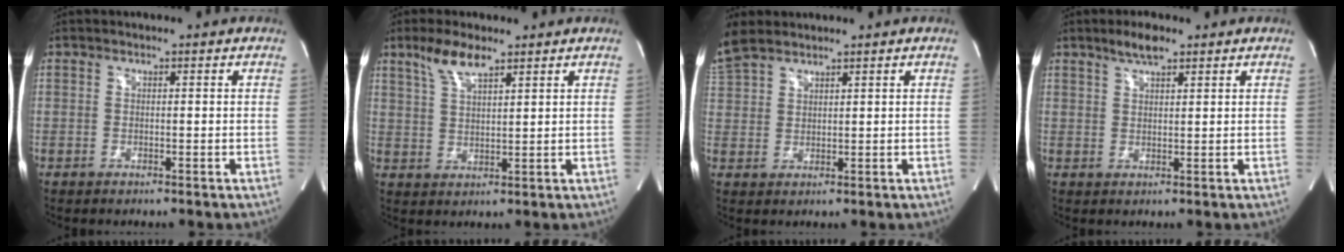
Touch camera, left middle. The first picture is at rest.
{"total": 5.7, "force": [4.0, 1.3, 3.8], "torque": [-0.083, 0.007, 0.081]}
{"total": 6.6, "force": [5.7, 2.2, 2.5], "torque": [-0.073, 0.020, 0.127]}
{"total": 3.7, "force": [2.7, 1.0, 2.3], "torque": [-0.049, 0.007, 0.051]}